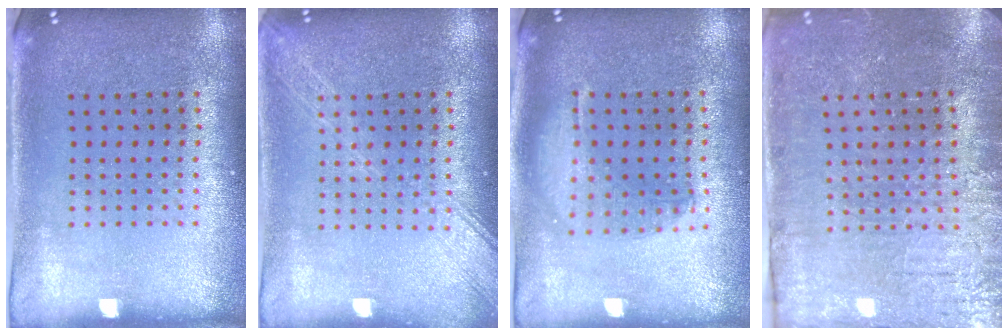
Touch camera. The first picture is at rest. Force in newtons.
{"total": 3.0, "press": 3.0, "slide": 0.5}
{"total": 1.4, "press": 1.3, "slide": 0.5}
{"total": 3.8, "press": 3.7, "slide": 0.9}